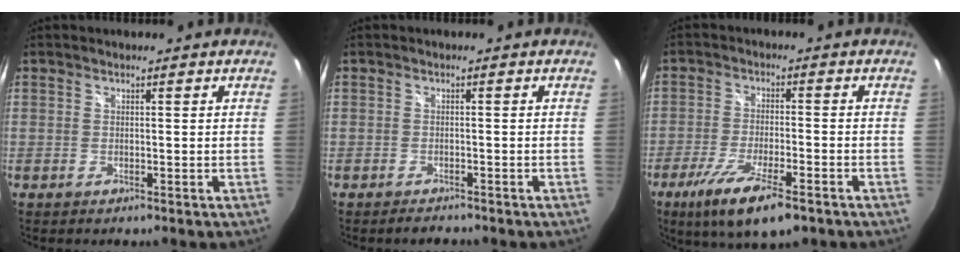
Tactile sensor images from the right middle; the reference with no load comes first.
{"total": 2.2, "force": [-2.0, 0.7, 0.6], "torque": [-0.014, -0.006, -0.030]}
{"total": 12.3, "force": [-7.7, 2.9, 9.2], "torque": [-0.193, -0.043, -0.135]}